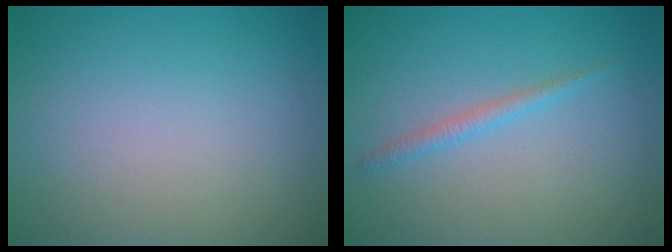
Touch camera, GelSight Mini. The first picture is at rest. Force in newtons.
{"total": 1.2, "press": 1.2, "slide": 0.0}